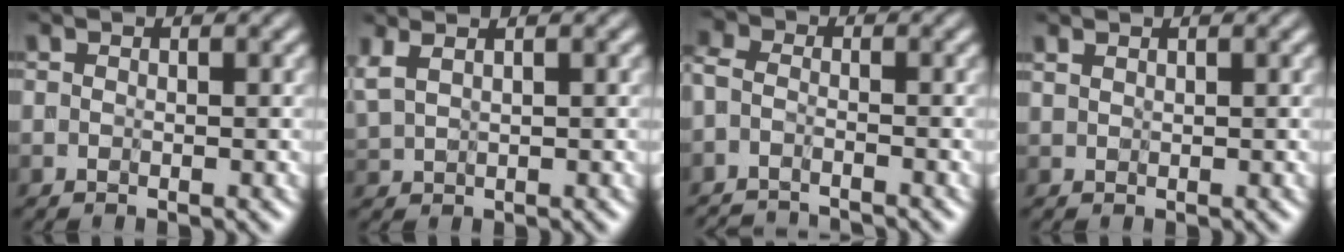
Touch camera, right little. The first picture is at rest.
{"total": 2.6, "force": [1.4, 1.2, 1.8], "torque": [-0.057, 0.001, 0.037]}
{"total": 4.4, "force": [-4.2, 0.9, 1.2], "torque": [-0.033, -0.014, -0.074]}
{"total": 0.9, "force": [0.7, 0.4, 0.3], "torque": [-0.013, 0.004, 0.018]}